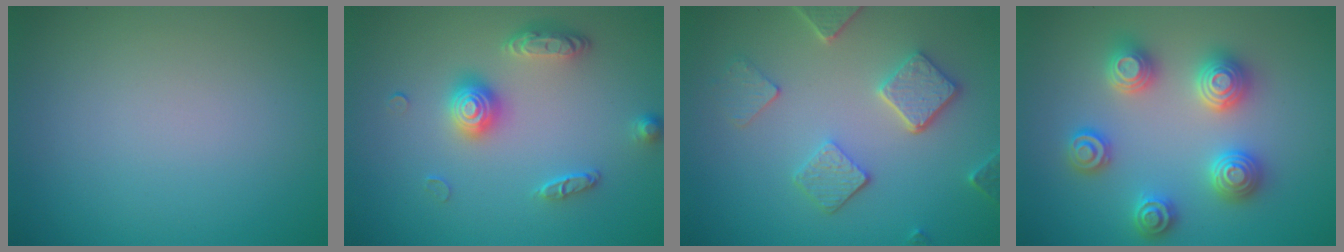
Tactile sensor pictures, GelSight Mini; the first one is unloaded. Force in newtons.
{"total": 3.3, "press": 2.9, "slide": 1.6}
{"total": 4.4, "press": 3.7, "slide": 2.4}
{"total": 4.8, "press": 4.7, "slide": 0.6}